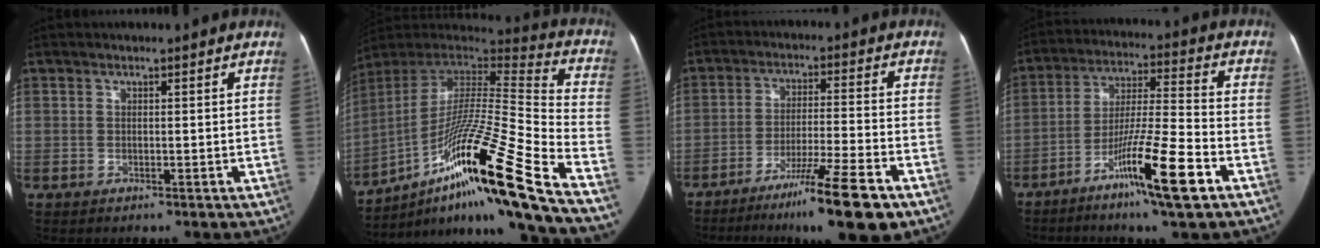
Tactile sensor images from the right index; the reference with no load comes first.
{"total": 28.2, "force": [-15.5, 0.0, 23.5], "torque": [-0.367, -0.012, -0.268]}
{"total": 13.1, "force": [-8.8, -0.6, 9.7], "torque": [-0.154, -0.029, -0.144]}
{"total": 13.9, "force": [-7.3, 0.0, 11.9], "torque": [-0.215, -0.017, -0.127]}